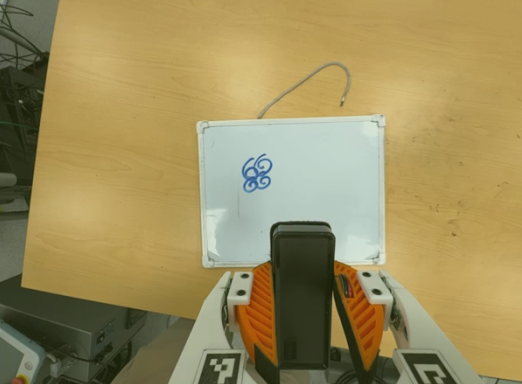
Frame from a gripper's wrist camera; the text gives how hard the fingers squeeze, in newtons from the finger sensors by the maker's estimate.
{"total": 6.0, "left": 4.8, "right": 7.2}